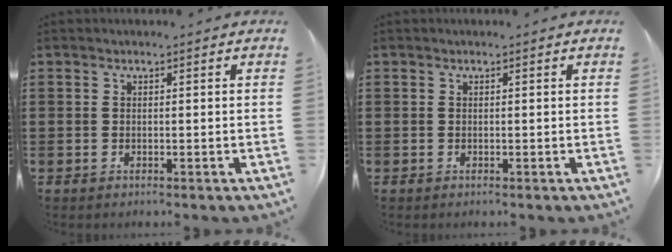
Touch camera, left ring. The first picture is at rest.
{"total": 0.0}